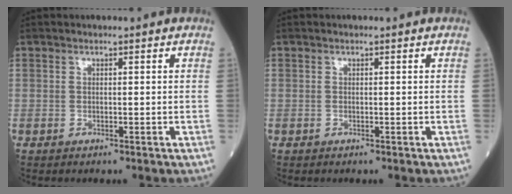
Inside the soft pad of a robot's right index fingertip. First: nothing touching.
{"total": 0.0}